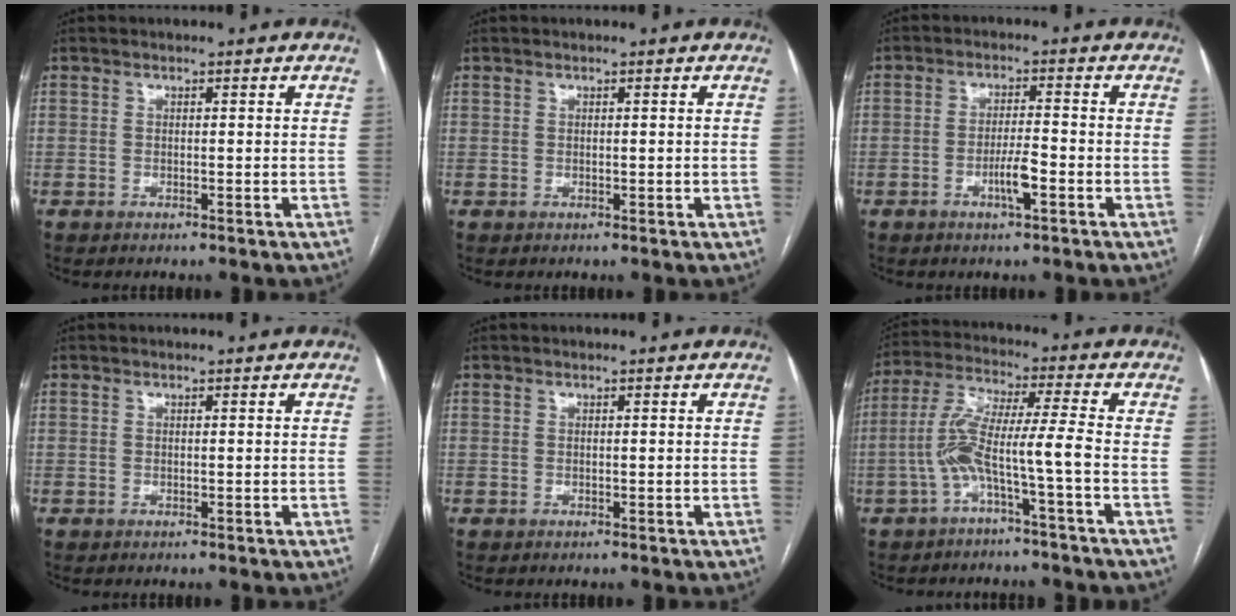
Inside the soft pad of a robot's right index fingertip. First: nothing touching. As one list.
[{"total": 0.0}, {"total": 4.2, "force": [-1.8, 0.4, 3.8], "torque": [-0.069, -0.002, -0.034]}, {"total": 0.0}, {"total": 0.0}, {"total": 8.1, "force": [-3.1, -0.6, 7.4], "torque": [-0.155, 0.028, -0.061]}]